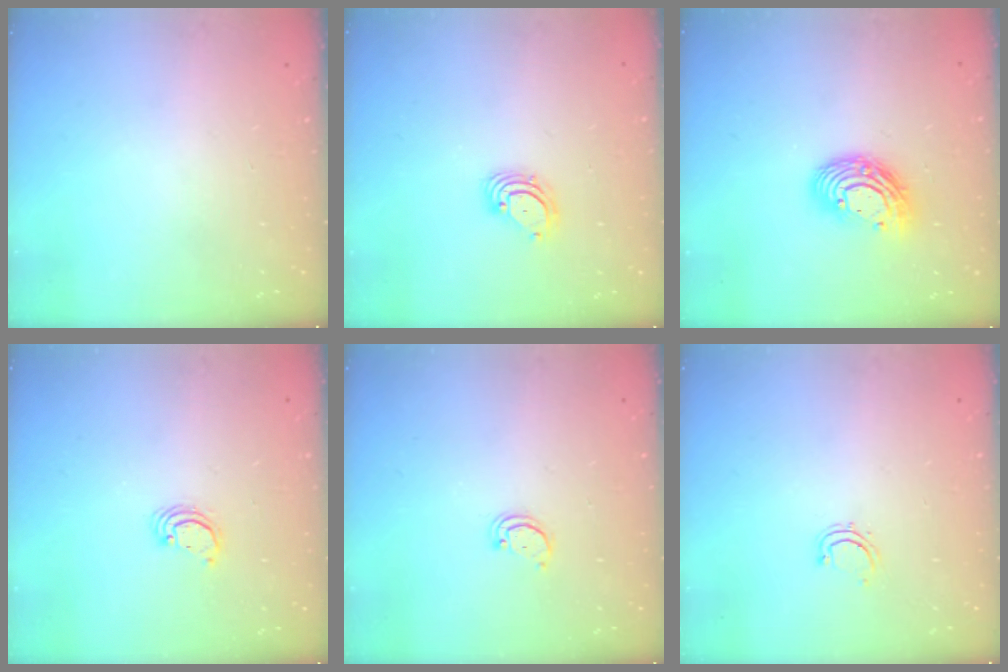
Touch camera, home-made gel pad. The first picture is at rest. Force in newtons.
{"total": 3.4, "press": 3.4, "slide": 0.1}
{"total": 11.8, "press": 11.8, "slide": 0.8}
{"total": 2.7, "press": 2.7, "slide": 0.1}
{"total": 2.1, "press": 2.1, "slide": 0.2}
{"total": 4.0, "press": 3.8, "slide": 1.1}